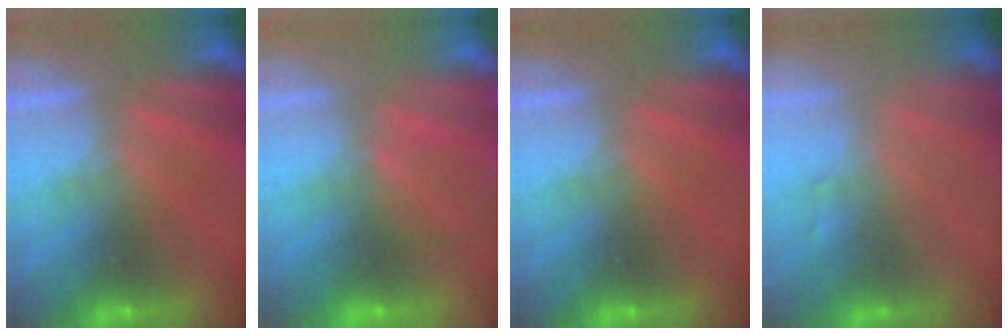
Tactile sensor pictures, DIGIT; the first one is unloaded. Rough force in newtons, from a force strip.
{"total": 2.1}
{"total": 0.0}
{"total": 1.5}